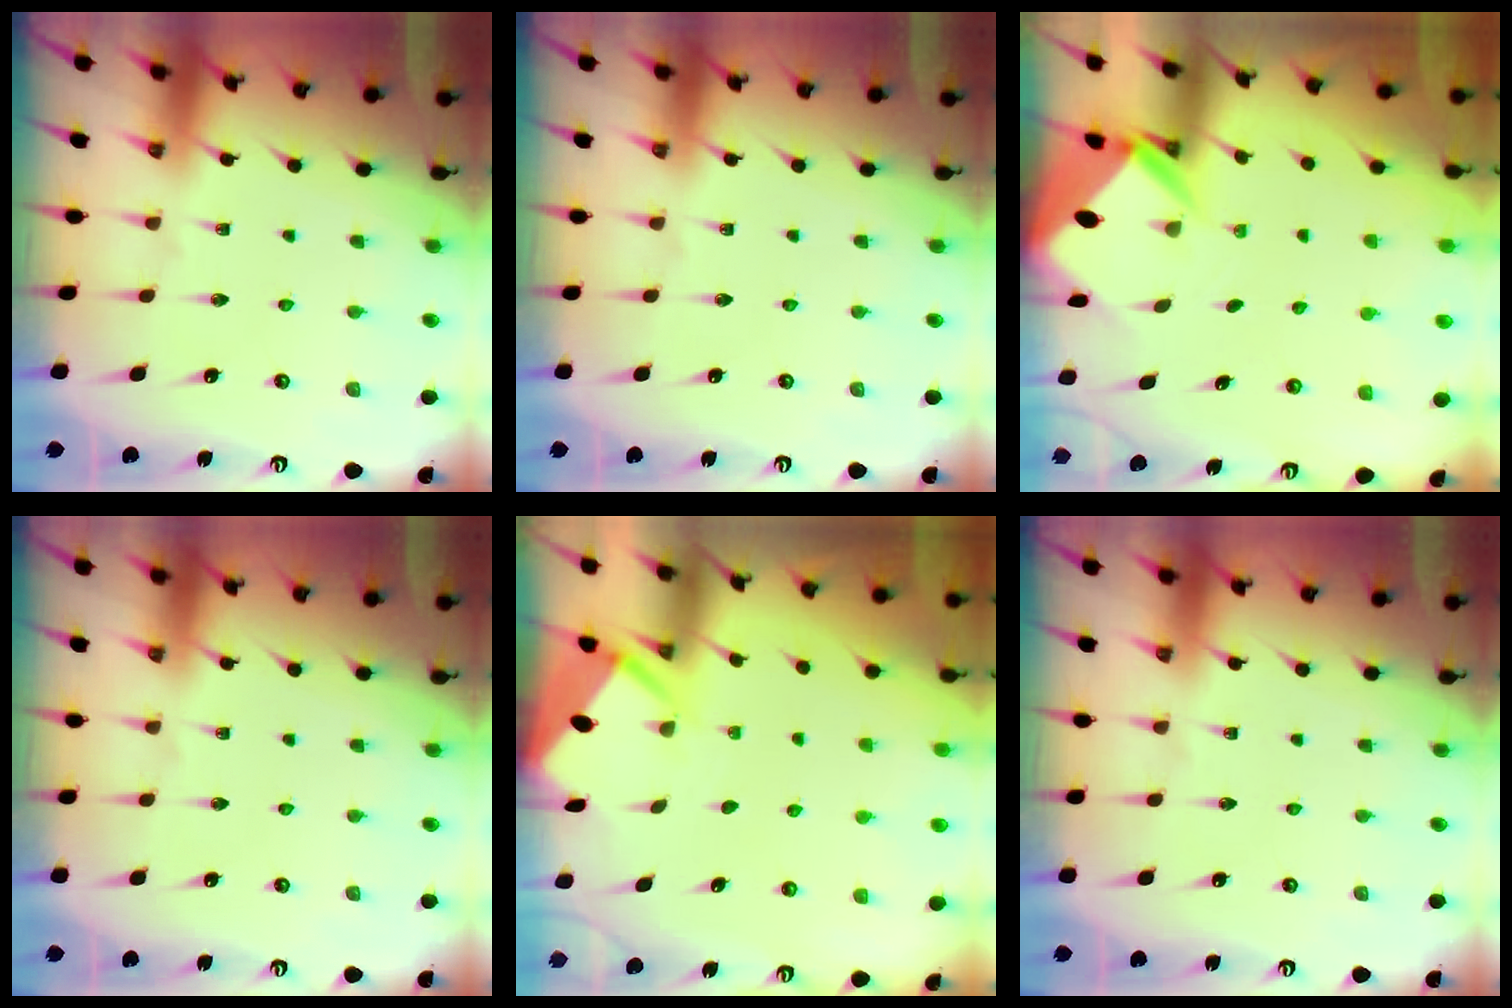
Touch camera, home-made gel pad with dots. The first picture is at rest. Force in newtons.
{"total": 0.0}
{"total": 3.4, "press": 3.4, "slide": 0.3}
{"total": 0.0}
{"total": 2.9, "press": 2.9, "slide": 0.4}
{"total": 0.0}